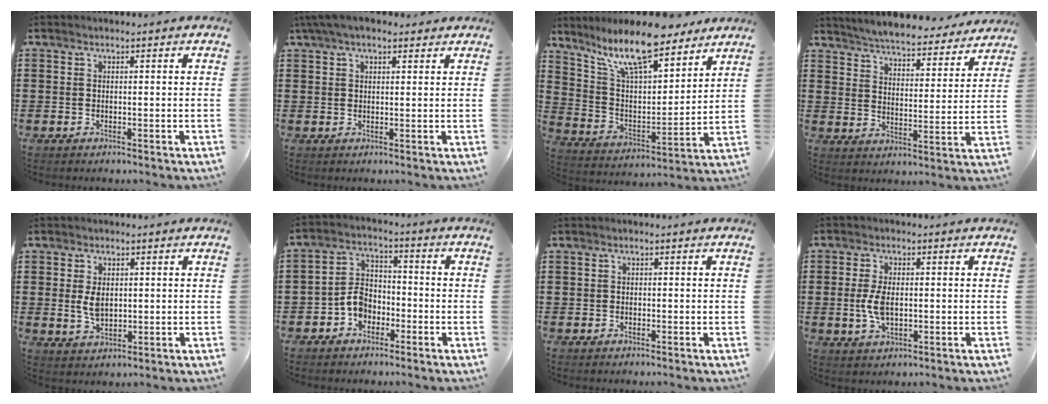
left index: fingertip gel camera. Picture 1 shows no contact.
{"total": 4.2, "force": [3.0, 1.4, 2.6], "torque": [-0.058, 0.004, 0.055]}
{"total": 12.3, "force": [9.9, 3.0, 6.7], "torque": [-0.155, -0.046, 0.175]}
{"total": 5.1, "force": [5.0, -0.3, 0.7], "torque": [-0.041, -0.039, 0.083]}
{"total": 4.2, "force": [0.4, 2.6, 3.3], "torque": [-0.075, 0.004, 0.005]}
{"total": 5.7, "force": [-2.9, 4.1, 2.8], "torque": [-0.075, 0.011, -0.062]}
{"total": 0.7, "force": [-0.4, 0.6, 0.2], "torque": [-0.006, 0.001, -0.008]}
{"total": 5.2, "force": [-0.1, 2.7, 4.4], "torque": [-0.105, -0.001, -0.008]}